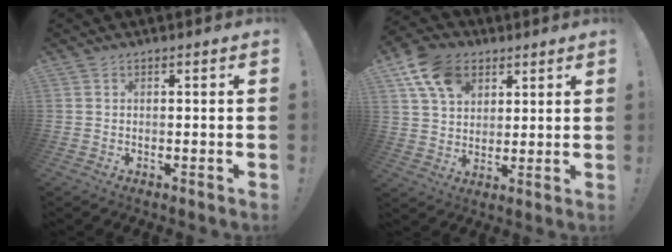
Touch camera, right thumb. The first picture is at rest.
{"total": 14.4, "force": [6.9, 10.3, 7.2], "torque": [-0.123, -0.020, 0.138]}